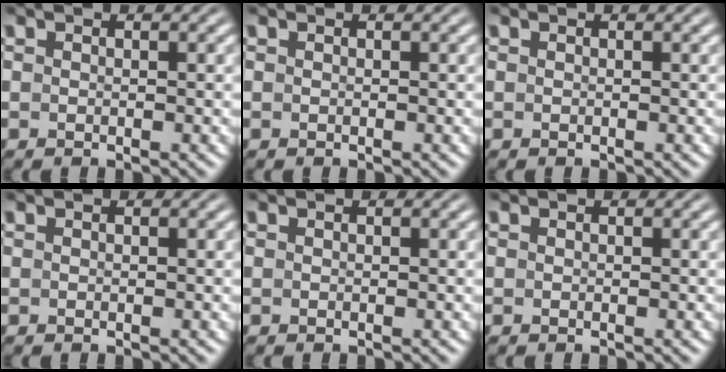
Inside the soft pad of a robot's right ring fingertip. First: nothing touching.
{"total": 0.0}
{"total": 0.0}
{"total": 0.7, "force": [0.3, -0.7, 0.0], "torque": [0.005, -0.001, 0.011]}
{"total": 0.0}
{"total": 0.0}